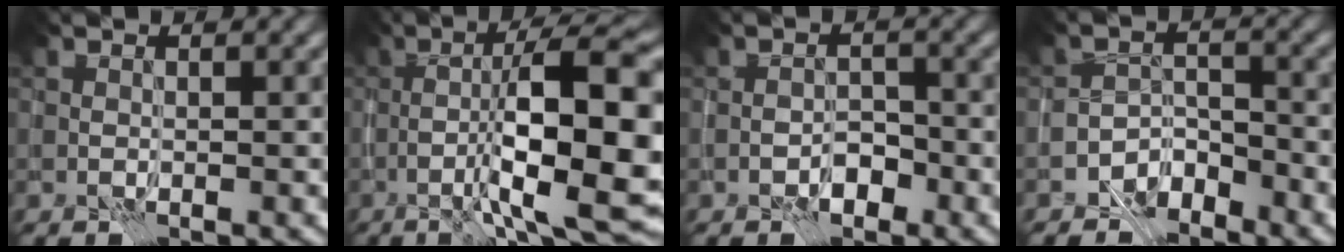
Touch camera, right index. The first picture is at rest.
{"total": 13.0, "force": [-1.5, 3.1, 12.5], "torque": [-0.192, 0.010, -0.026]}
{"total": 2.1, "force": [-1.3, 1.2, 1.2], "torque": [-0.015, 0.009, -0.024]}
{"total": 3.7, "force": [-3.2, 1.5, 1.0], "torque": [-0.011, 0.007, -0.066]}